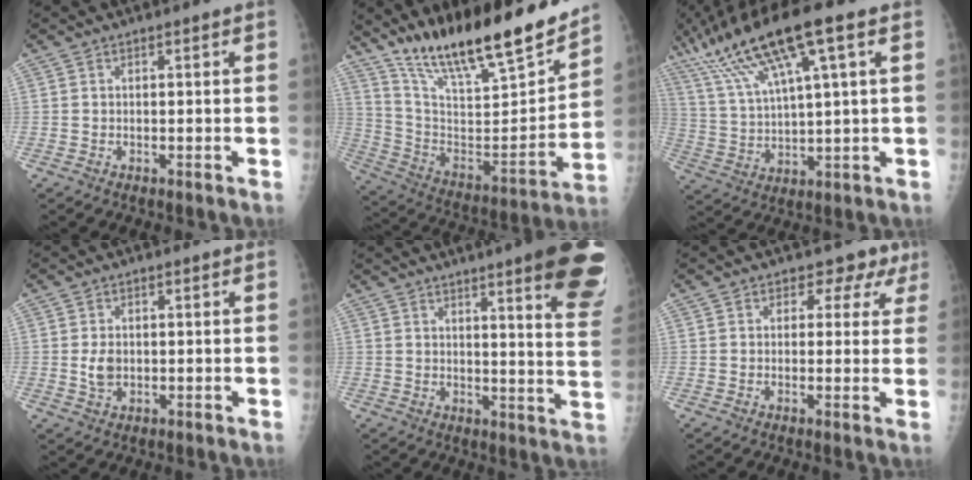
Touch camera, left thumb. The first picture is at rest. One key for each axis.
{"total": 24.4, "fx": 19.4, "fy": 5.1, "fz": 13.9, "tx": -0.198, "ty": -0.098, "tz": 0.333}
{"total": 18.1, "fx": 9.0, "fy": 3.5, "fz": 15.4, "tx": -0.304, "ty": 0.008, "tz": 0.168}
{"total": 3.3, "fx": 0.0, "fy": 2.3, "fz": 2.3, "tx": -0.036, "ty": -0.003, "tz": 0.005}
{"total": 18.1, "fx": 11.1, "fy": 2.3, "fz": 14.2, "tx": -0.154, "ty": -0.052, "tz": 0.123}
{"total": 5.3, "fx": 3.3, "fy": 4.0, "fz": 1.2, "tx": 0.021, "ty": -0.013, "tz": 0.026}